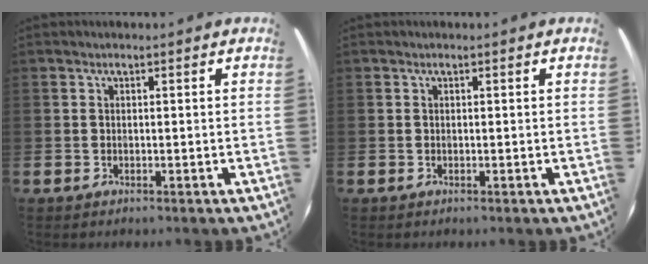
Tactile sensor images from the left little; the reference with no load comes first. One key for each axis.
{"total": 0.0}